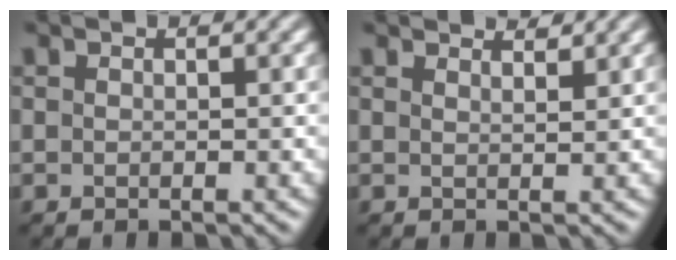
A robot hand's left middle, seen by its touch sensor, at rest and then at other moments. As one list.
[{"total": 2.9, "force": [2.6, 1.0, 0.9], "torque": [0.012, 0.009, 0.009]}]